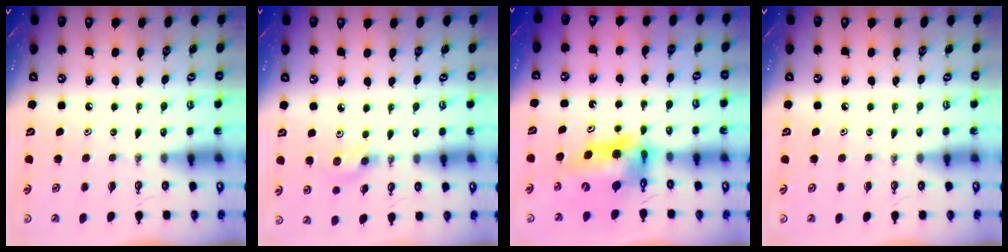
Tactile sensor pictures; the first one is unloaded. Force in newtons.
{"total": 7.9, "press": 5.9, "slide": 5.3}
{"total": 11.7, "press": 11.6, "slide": 1.0}
{"total": 0.0}